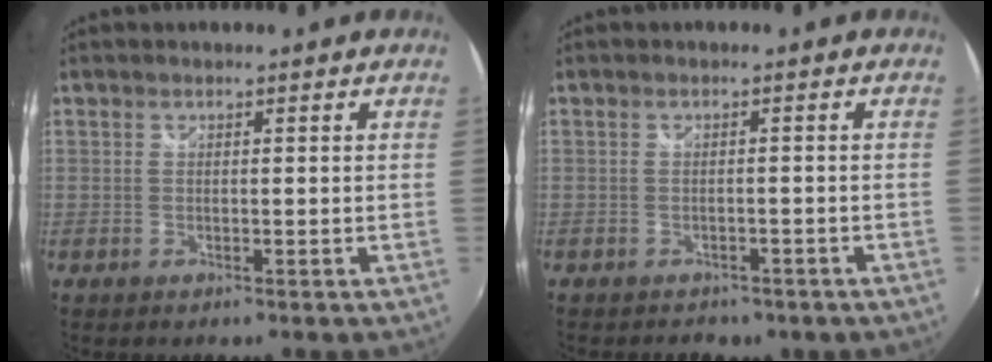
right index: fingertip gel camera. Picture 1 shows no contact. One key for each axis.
{"total": 5.5, "fx": -4.2, "fy": 2.9, "fz": 2.0, "tx": -0.045, "ty": -0.013, "tz": -0.049}